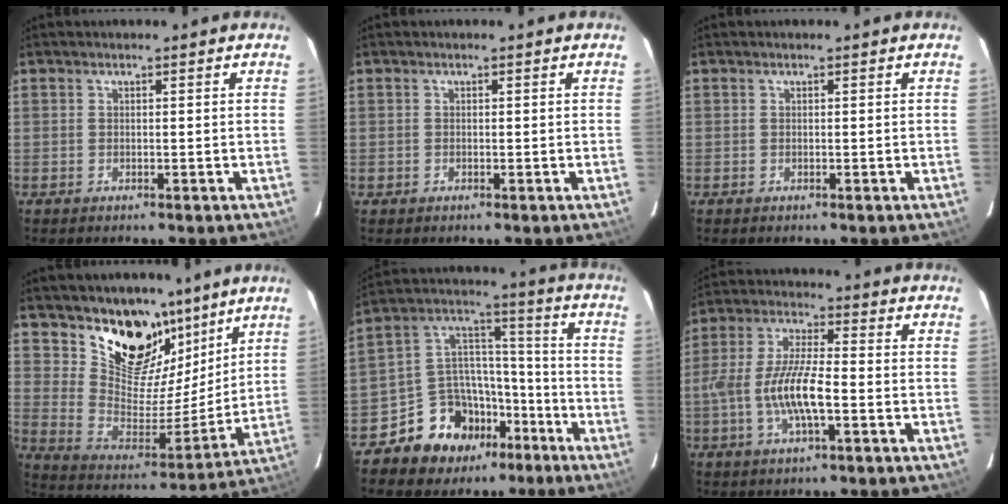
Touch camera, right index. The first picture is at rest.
{"total": 0.6, "force": [-0.2, 0.5, 0.0], "torque": [0.002, 0.000, -0.005]}
{"total": 0.0}
{"total": 16.9, "force": [11.9, 9.8, 7.0], "torque": [-0.140, -0.016, 0.220]}
{"total": 14.7, "force": [-9.5, 10.5, 4.2], "torque": [-0.098, 0.069, -0.149]}
{"total": 11.0, "force": [-2.9, 2.9, 10.2], "torque": [-0.210, 0.001, -0.056]}